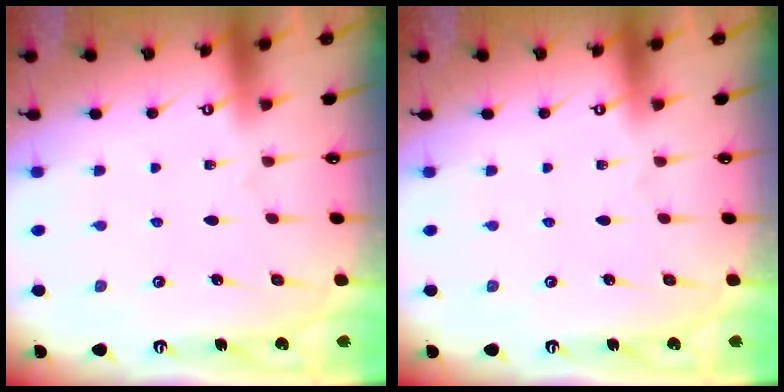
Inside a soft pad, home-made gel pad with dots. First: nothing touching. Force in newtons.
{"total": 0.0}